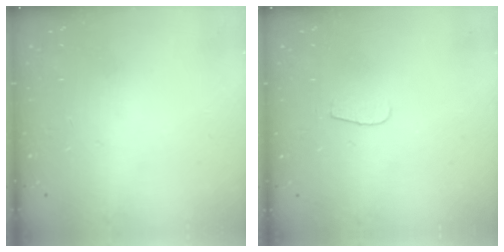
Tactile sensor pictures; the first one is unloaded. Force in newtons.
{"total": 4.0, "press": 4.0, "slide": 0.4}